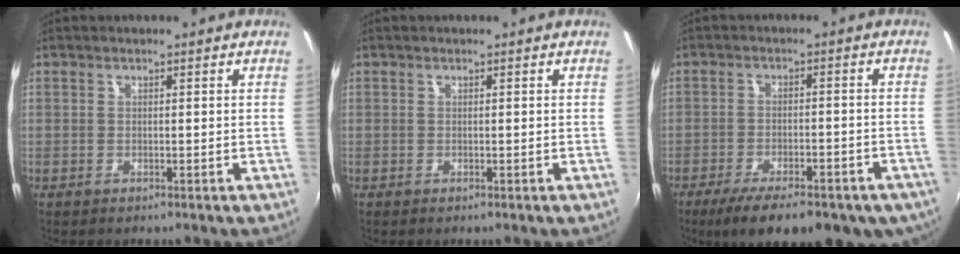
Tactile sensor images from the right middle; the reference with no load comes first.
{"total": 0.0}
{"total": 18.4, "force": [-12.4, 7.0, 11.7], "torque": [-0.207, -0.043, -0.164]}